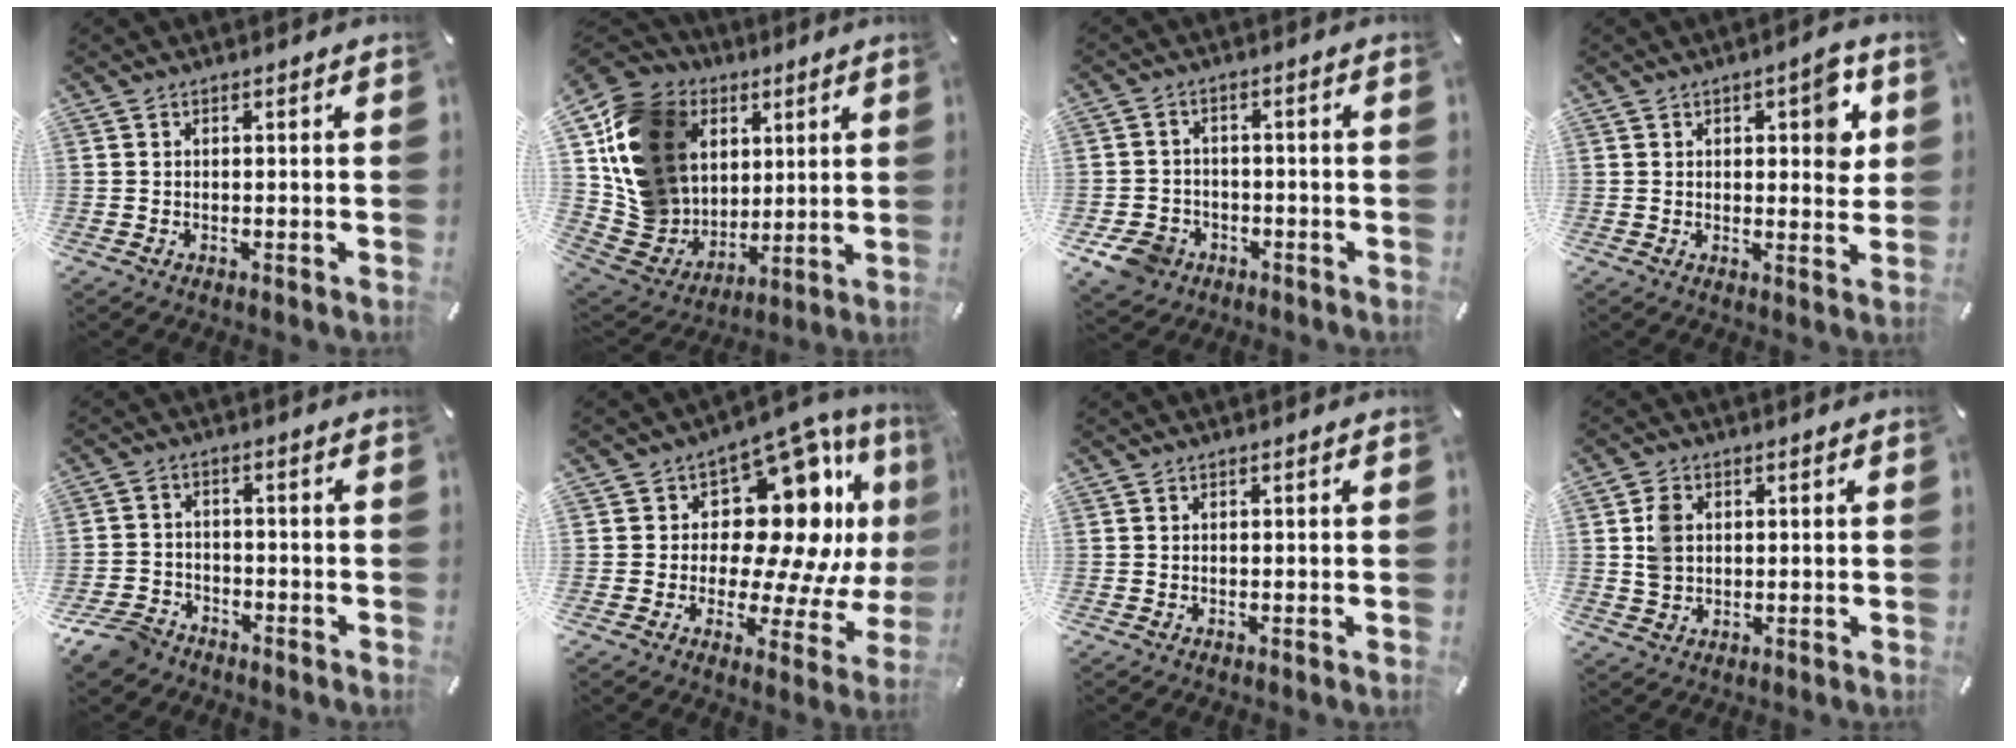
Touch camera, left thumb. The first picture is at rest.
{"total": 20.0, "force": [6.0, 17.1, 8.5], "torque": [-0.148, -0.031, 0.137]}
{"total": 7.0, "force": [-3.5, 5.6, 2.4], "torque": [-0.061, 0.023, -0.065]}
{"total": 7.3, "force": [2.5, 3.6, 5.9], "torque": [-0.068, -0.008, 0.034]}
{"total": 6.5, "force": [-5.3, 3.3, 1.8], "torque": [-0.042, 0.025, -0.105]}
{"total": 19.3, "force": [5.8, 11.9, 14.1], "torque": [-0.191, -0.060, 0.098]}
{"total": 0.0}
{"total": 5.1, "force": [0.8, 4.2, 2.9], "torque": [-0.059, 0.003, 0.013]}